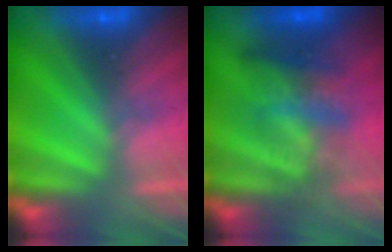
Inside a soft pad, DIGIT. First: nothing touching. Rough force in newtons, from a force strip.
{"total": 3.7}